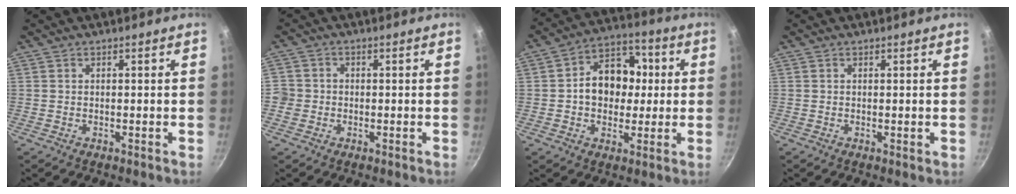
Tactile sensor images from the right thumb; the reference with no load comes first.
{"total": 3.2, "force": [-0.6, 3.1, 0.5], "torque": [0.012, 0.011, -0.016]}
{"total": 12.9, "force": [0.6, 9.7, 8.5], "torque": [-0.088, 0.024, 0.002]}
{"total": 0.5, "force": [0.0, 0.1, 0.5], "torque": [-0.012, -0.004, 0.000]}